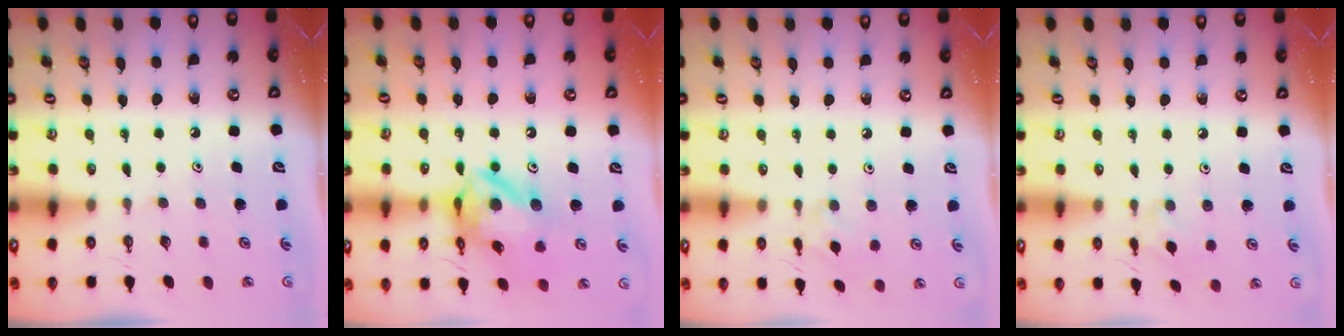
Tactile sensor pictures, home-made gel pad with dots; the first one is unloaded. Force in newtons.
{"total": 14.0, "press": 14.0, "slide": 1.5}
{"total": 2.8, "press": 2.7, "slide": 0.6}
{"total": 2.8, "press": 2.7, "slide": 0.6}